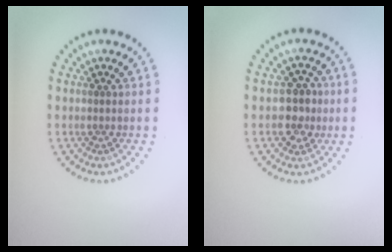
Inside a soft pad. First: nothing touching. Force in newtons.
{"total": 2.6, "press": 2.5, "slide": 0.7}